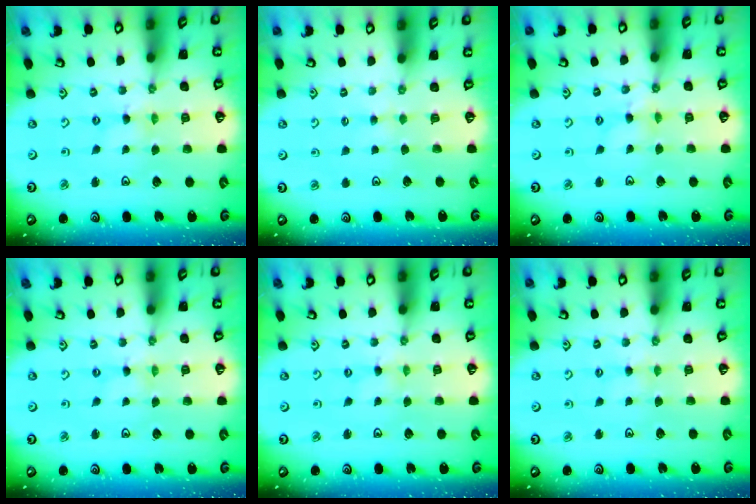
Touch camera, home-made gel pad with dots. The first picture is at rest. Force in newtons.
{"total": 2.7, "press": 2.7, "slide": 0.4}
{"total": 3.0, "press": 3.0, "slide": 0.4}
{"total": 0.0}
{"total": 0.0}
{"total": 2.8, "press": 2.8, "slide": 0.3}